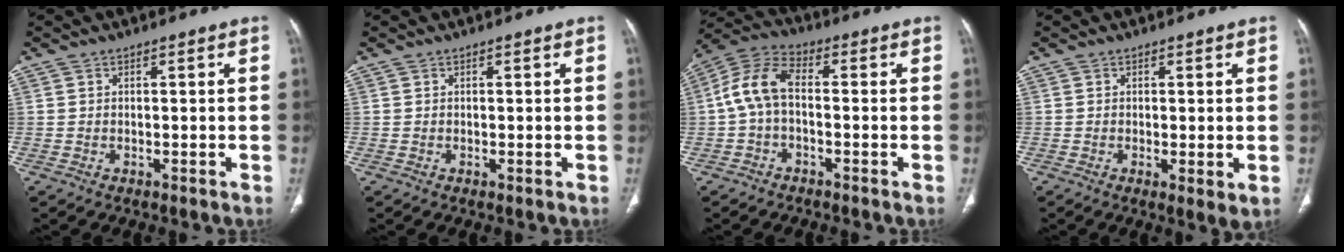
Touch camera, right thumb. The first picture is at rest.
{"total": 0.0}
{"total": 8.6, "force": [-0.6, 4.7, 7.1], "torque": [-0.143, 0.033, -0.024]}
{"total": 3.1, "force": [-0.4, 0.8, 3.0], "torque": [-0.053, -0.013, -0.009]}